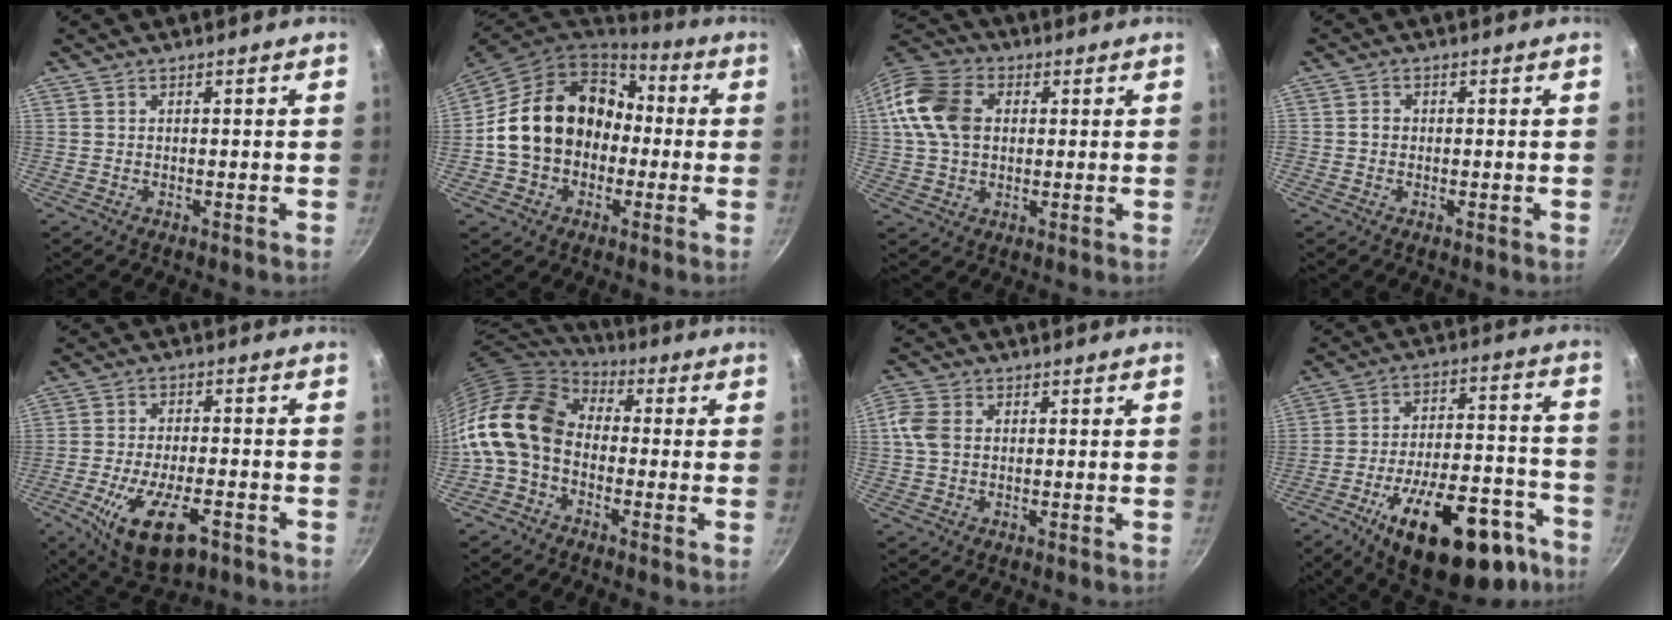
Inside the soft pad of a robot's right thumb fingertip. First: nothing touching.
{"total": 19.0, "force": [-0.1, 15.2, 11.3], "torque": [-0.177, 0.056, -0.001]}
{"total": 13.3, "force": [2.2, 9.6, 9.0], "torque": [-0.164, 0.016, 0.024]}
{"total": 1.4, "force": [-0.2, 1.1, 0.7], "torque": [-0.013, 0.009, -0.008]}
{"total": 13.9, "force": [-6.0, 5.9, 11.0], "torque": [-0.191, 0.008, -0.097]}
{"total": 15.7, "force": [-1.0, 11.5, 10.6], "torque": [-0.190, 0.035, -0.040]}
{"total": 5.2, "force": [0.4, 4.0, 3.4], "torque": [-0.066, 0.007, -0.001]}
{"total": 26.3, "force": [-14.7, 11.7, 18.4], "torque": [-0.225, 0.077, -0.206]}